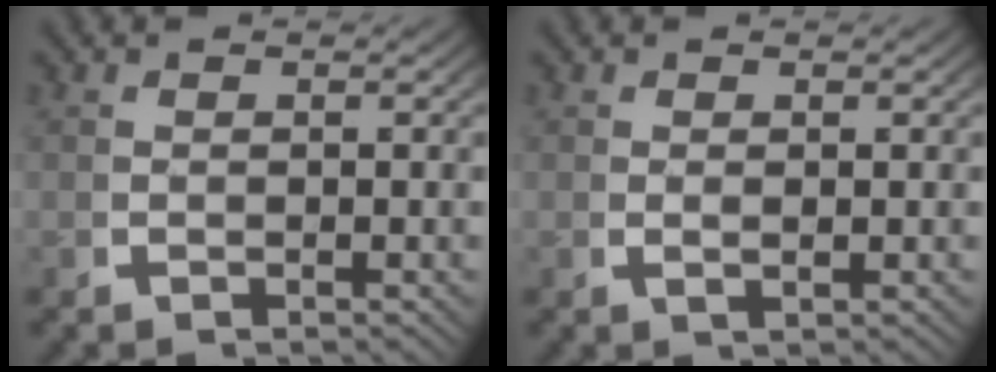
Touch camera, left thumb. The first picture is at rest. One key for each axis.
{"total": 0.7, "fx": 0.4, "fy": 0.1, "fz": 0.6, "tx": -0.019, "ty": -0.005, "tz": 0.012}